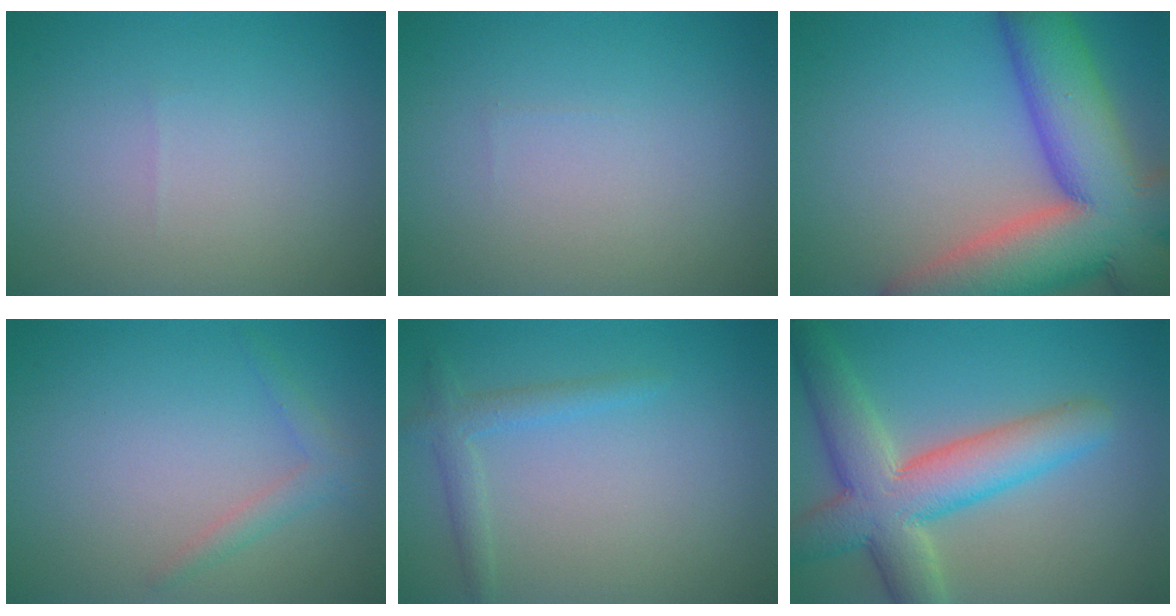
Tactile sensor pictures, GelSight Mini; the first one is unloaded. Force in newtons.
{"total": 0.0}
{"total": 15.8, "press": 15.8, "slide": 1.0}
{"total": 1.5, "press": 1.5, "slide": 0.1}
{"total": 1.9, "press": 1.9, "slide": 0.1}
{"total": 8.2, "press": 8.2, "slide": 0.5}